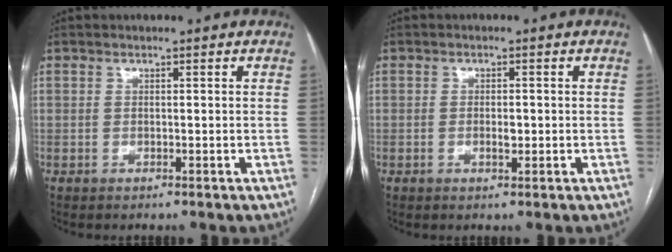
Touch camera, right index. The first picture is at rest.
{"total": 1.3, "force": [-0.4, 0.5, 1.2], "torque": [-0.022, 0.001, -0.007]}